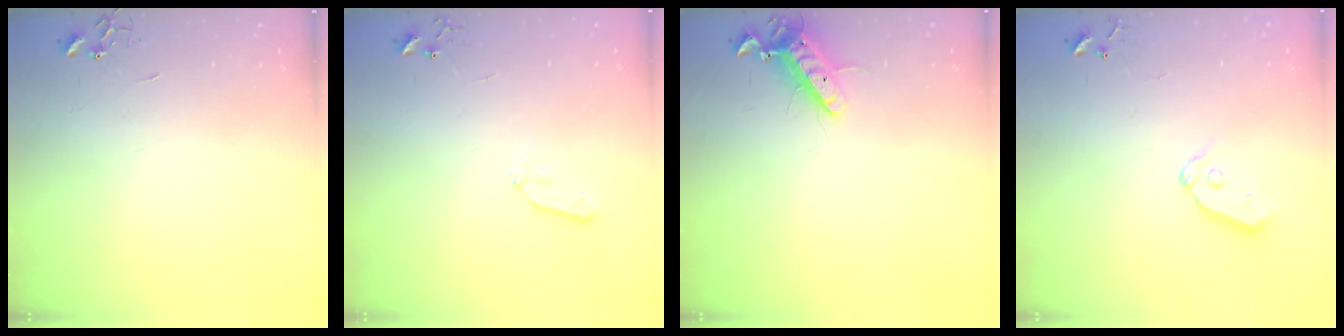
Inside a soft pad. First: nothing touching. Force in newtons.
{"total": 3.9, "press": 3.8, "slide": 0.8}
{"total": 11.6, "press": 11.5, "slide": 1.5}
{"total": 6.1, "press": 6.1, "slide": 0.6}